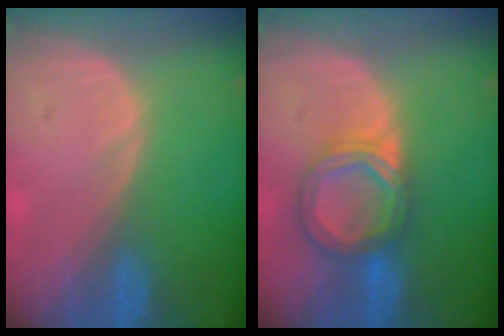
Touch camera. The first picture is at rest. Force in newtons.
{"total": 6.6, "press": 6.0, "slide": 2.8}